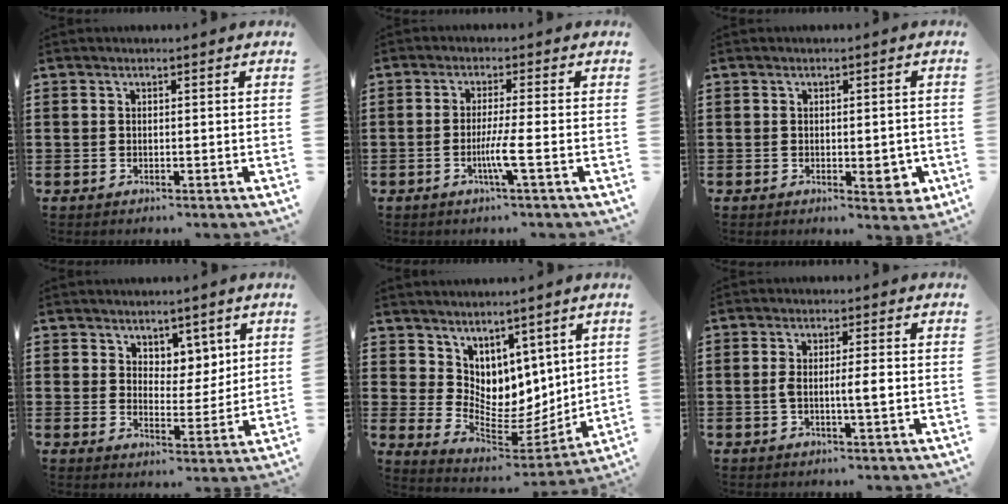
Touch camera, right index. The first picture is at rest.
{"total": 4.3, "force": [-1.4, -0.4, 4.0], "torque": [-0.077, -0.015, -0.029]}
{"total": 3.2, "force": [-0.9, 1.3, 2.8], "torque": [-0.044, 0.001, -0.013]}
{"total": 4.9, "force": [3.4, 3.5, 0.6], "torque": [-0.024, 0.000, 0.061]}
{"total": 6.7, "force": [4.9, 4.4, -0.9], "torque": [-0.026, -0.064, 0.094]}
{"total": 3.5, "force": [-0.6, 0.5, 3.5], "torque": [-0.063, -0.001, -0.013]}